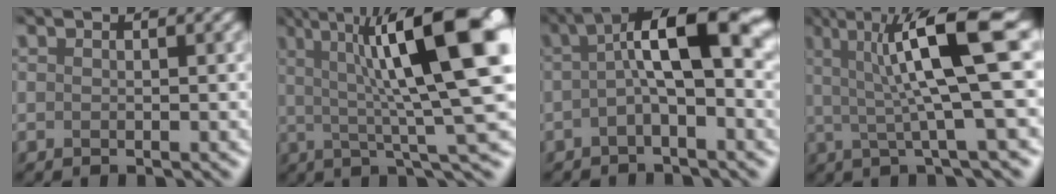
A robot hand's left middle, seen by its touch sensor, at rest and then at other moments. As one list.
[{"total": 12.4, "force": [3.6, 2.2, 11.6], "torque": [-0.165, 0.020, 0.063]}, {"total": 5.8, "force": [0.6, 1.2, 5.7], "torque": [-0.107, 0.032, 0.011]}, {"total": 8.5, "force": [2.6, 1.2, 8.0], "torque": [-0.125, 0.013, 0.051]}]